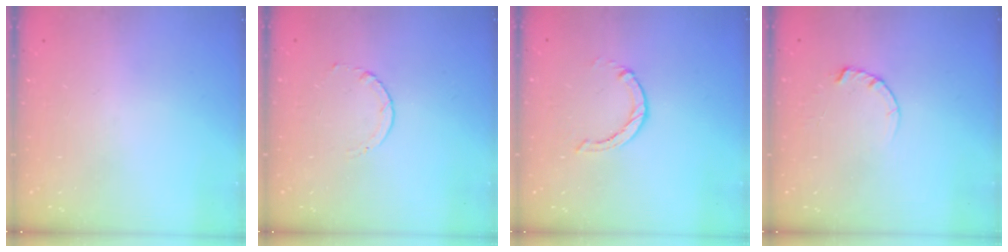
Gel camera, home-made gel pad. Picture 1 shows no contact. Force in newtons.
{"total": 1.7, "press": 1.7, "slide": 0.2}
{"total": 0.0}
{"total": 2.4, "press": 2.4, "slide": 0.3}